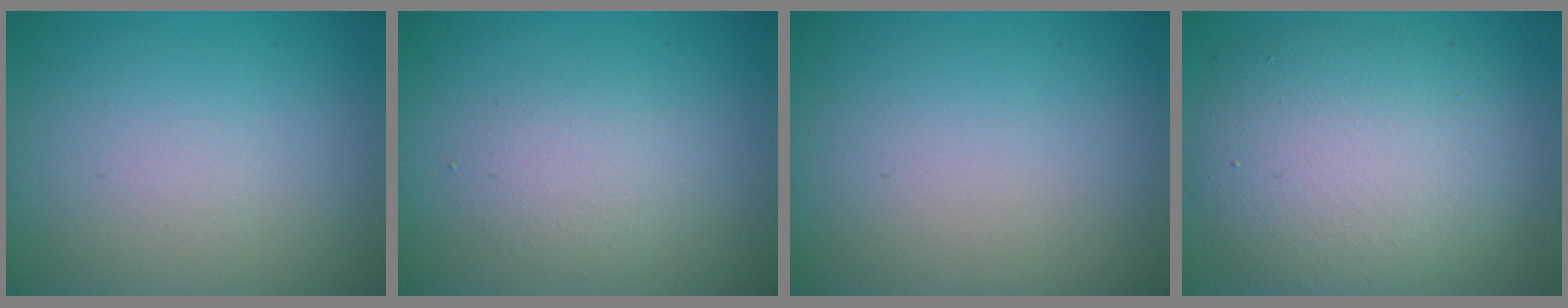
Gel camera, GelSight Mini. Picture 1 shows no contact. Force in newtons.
{"total": 2.0, "press": 2.0, "slide": 0.1}
{"total": 0.0}
{"total": 9.0, "press": 9.0, "slide": 0.9}